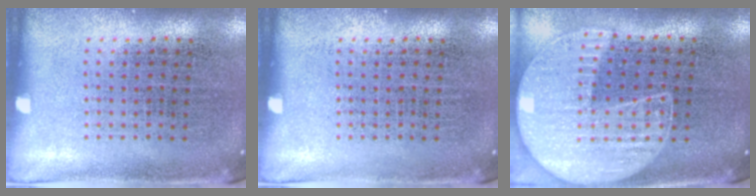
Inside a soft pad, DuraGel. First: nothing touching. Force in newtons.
{"total": 0.0}
{"total": 1.5, "press": 1.4, "slide": 0.4}